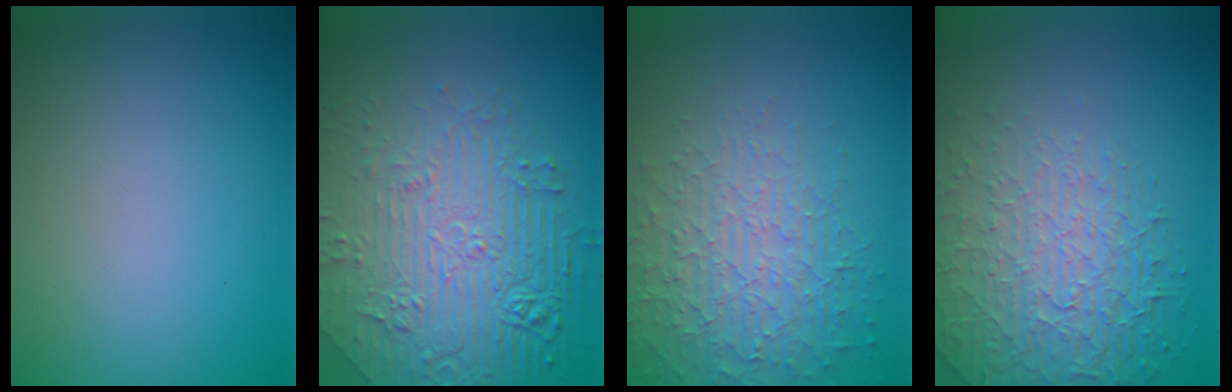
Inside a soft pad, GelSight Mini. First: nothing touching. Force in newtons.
{"total": 9.0, "press": 6.2, "slide": 6.5}
{"total": 4.8, "press": 4.5, "slide": 1.7}
{"total": 4.9, "press": 4.4, "slide": 2.1}